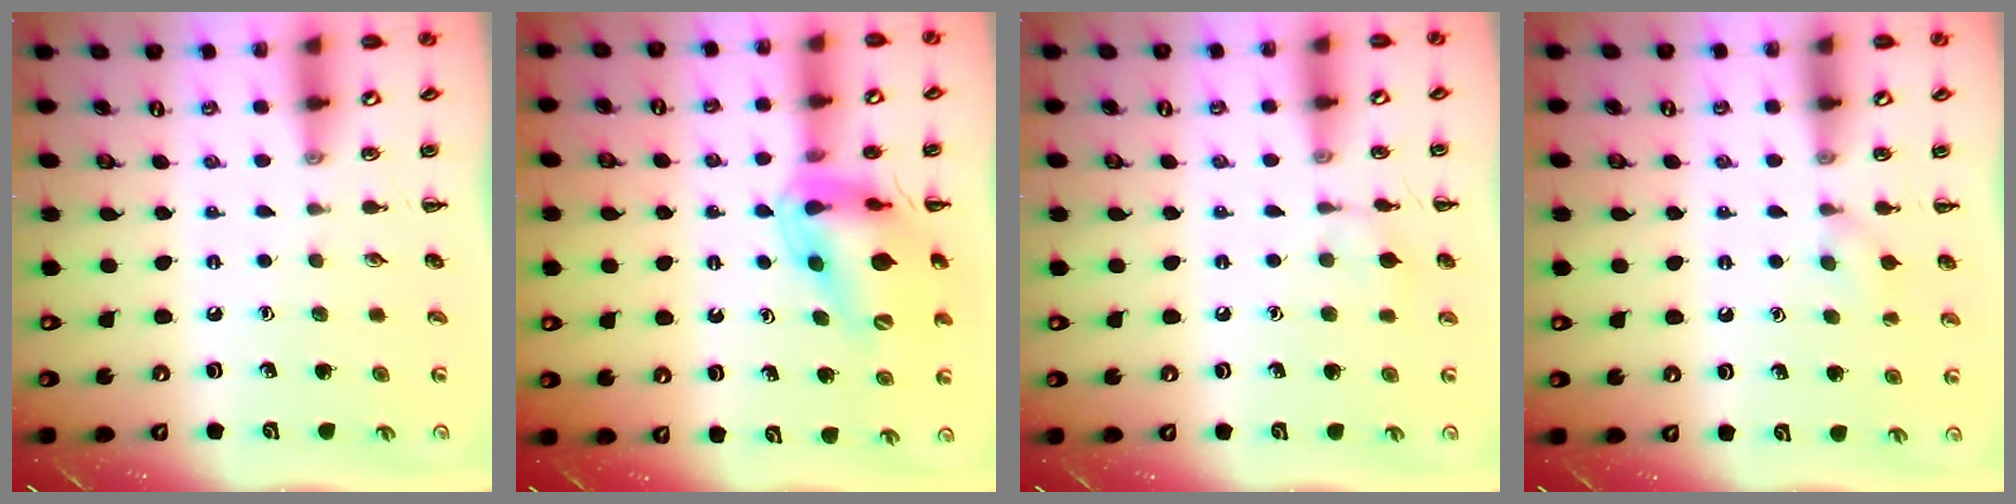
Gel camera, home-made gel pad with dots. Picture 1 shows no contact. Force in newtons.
{"total": 14.3, "press": 13.8, "slide": 3.6}
{"total": 7.1, "press": 6.8, "slide": 2.0}
{"total": 5.7, "press": 5.3, "slide": 1.9}